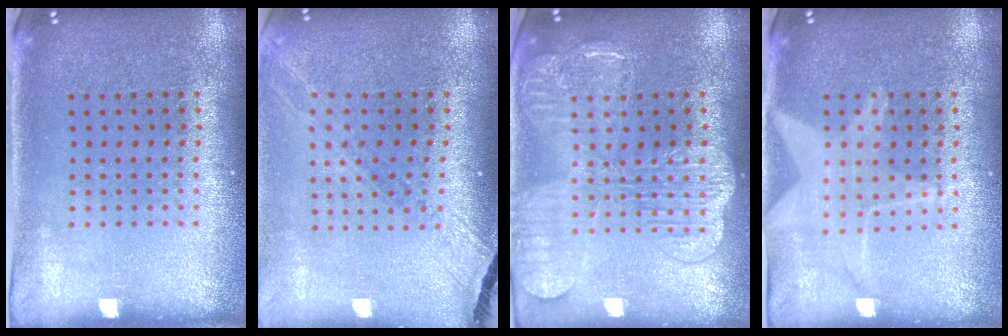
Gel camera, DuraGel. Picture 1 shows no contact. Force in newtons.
{"total": 1.4, "press": 1.4, "slide": 0.1}
{"total": 3.3, "press": 3.3, "slide": 0.5}
{"total": 1.5, "press": 1.4, "slide": 0.3}